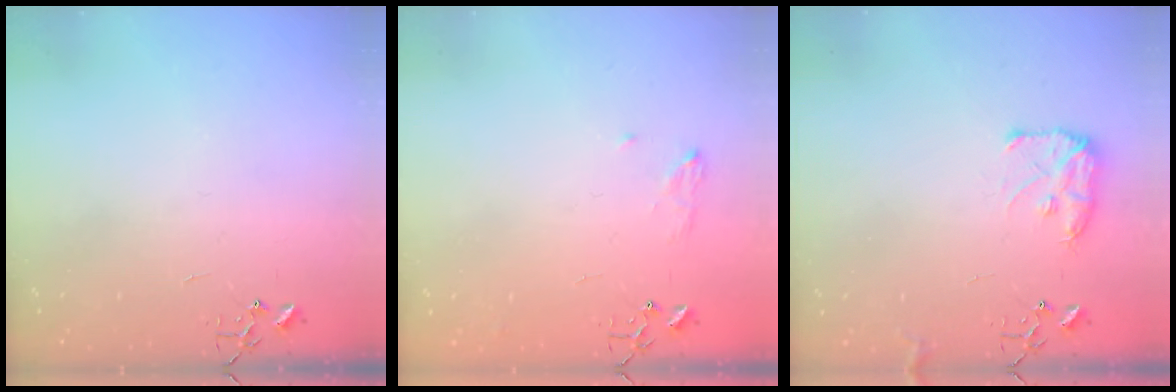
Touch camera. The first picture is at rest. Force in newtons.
{"total": 7.0, "press": 7.0, "slide": 0.8}
{"total": 8.9, "press": 8.8, "slide": 0.6}